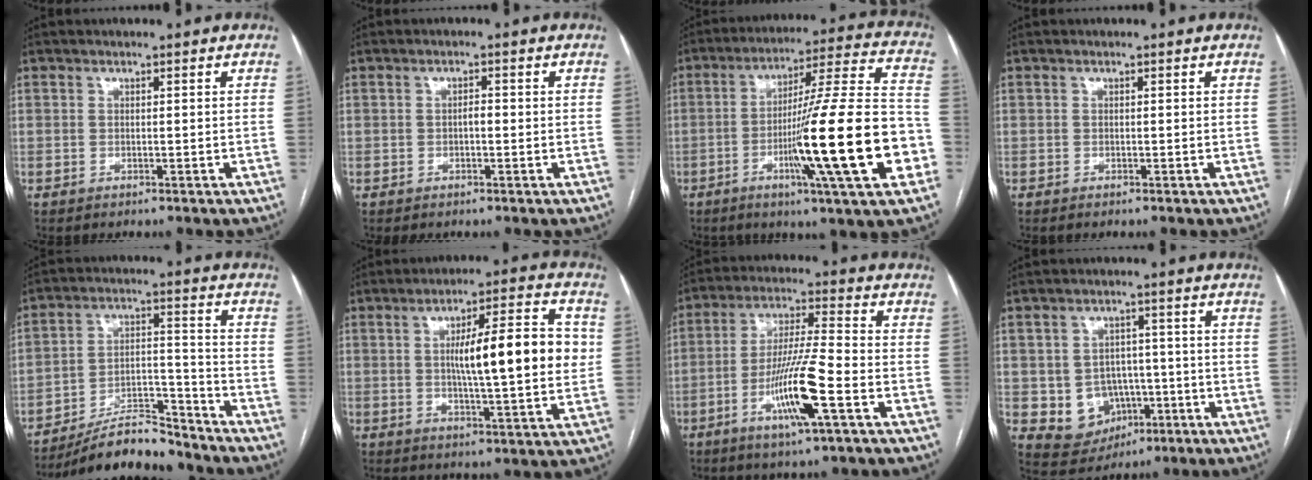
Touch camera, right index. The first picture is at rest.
{"total": 1.2, "force": [-0.2, 0.5, 1.1], "torque": [-0.015, 0.004, -0.005]}
{"total": 22.8, "force": [-6.6, -0.2, 21.8], "torque": [-0.315, -0.010, -0.108]}
{"total": 0.0}
{"total": 11.8, "force": [-10.8, 2.3, 4.1], "torque": [-0.060, 0.021, -0.187]}
{"total": 14.4, "force": [1.4, 2.0, 14.1], "torque": [-0.216, 0.019, 0.019]}
{"total": 12.0, "force": [-4.6, 0.1, 11.1], "torque": [-0.215, -0.008, -0.086]}
{"total": 7.9, "force": [-1.6, 7.0, 3.1], "torque": [-0.053, 0.015, -0.006]}